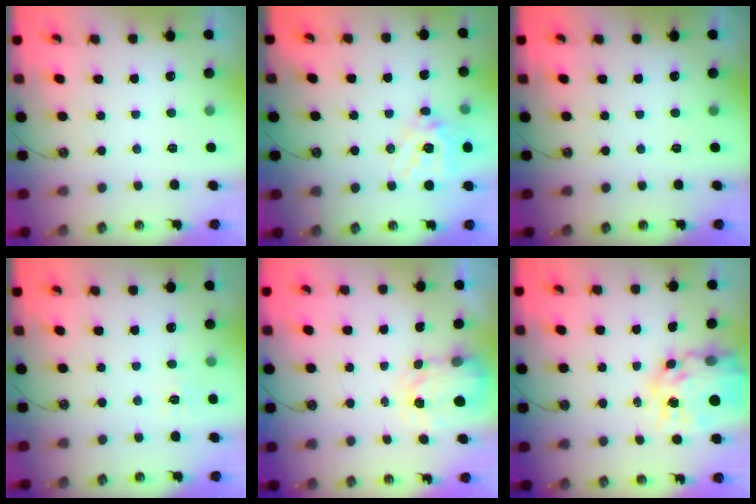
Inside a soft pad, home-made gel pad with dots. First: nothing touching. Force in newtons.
{"total": 15.1, "press": 14.9, "slide": 2.3}
{"total": 0.0}
{"total": 5.5, "press": 5.4, "slide": 0.6}
{"total": 3.8, "press": 3.7, "slide": 0.5}
{"total": 15.1, "press": 15.0, "slide": 1.4}